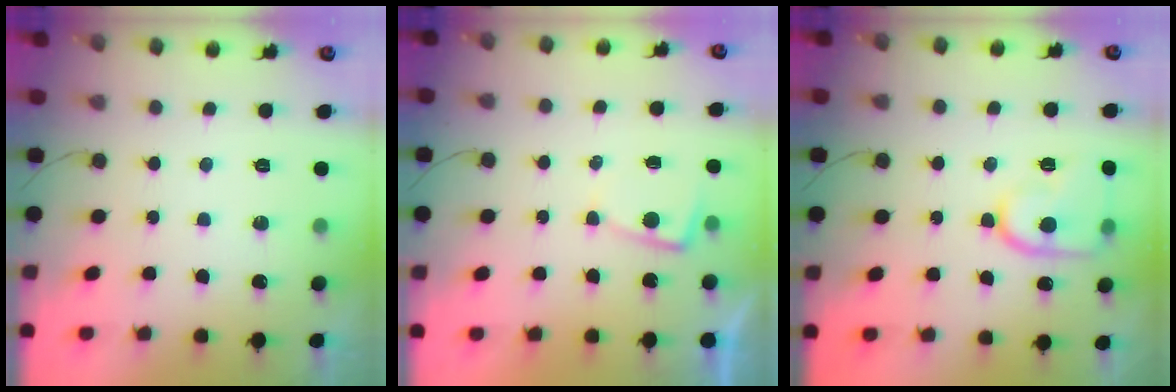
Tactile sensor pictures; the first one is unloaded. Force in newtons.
{"total": 2.6, "press": 2.6, "slide": 0.4}
{"total": 13.1, "press": 13.1, "slide": 1.3}